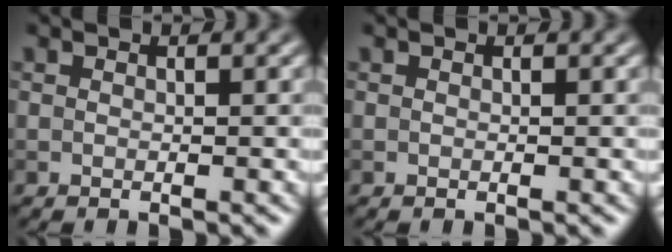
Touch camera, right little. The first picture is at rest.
{"total": 0.0}